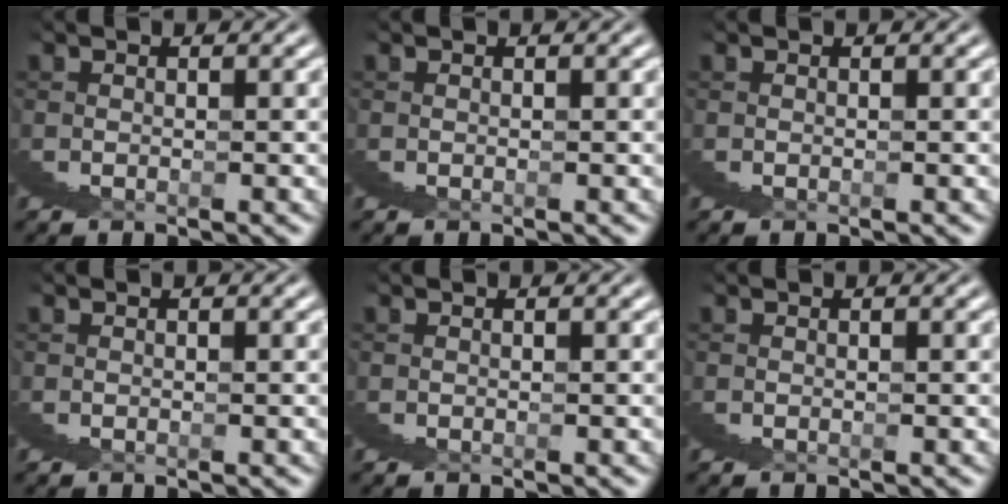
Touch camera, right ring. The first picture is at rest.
{"total": 0.0}
{"total": 0.0}
{"total": 0.0}
{"total": 0.0}
{"total": 0.0}